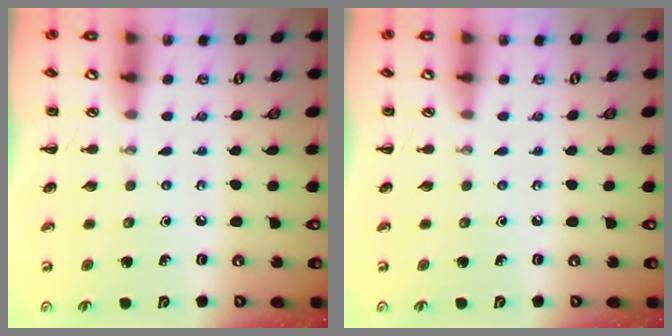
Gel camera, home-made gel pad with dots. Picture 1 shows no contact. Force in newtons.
{"total": 0.0}